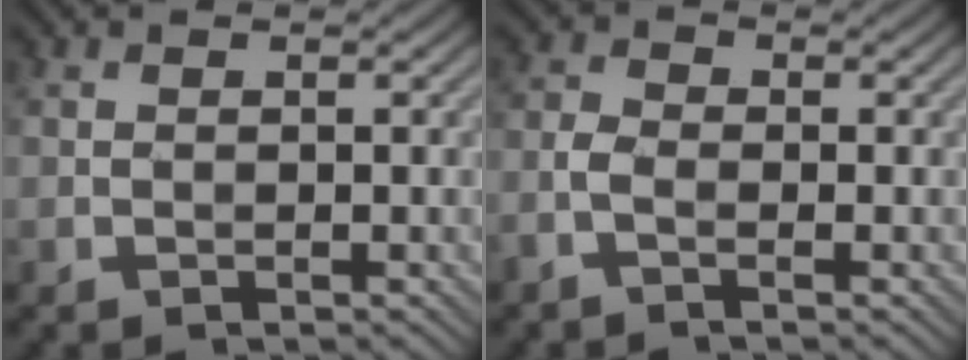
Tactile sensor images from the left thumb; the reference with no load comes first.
{"total": 2.2, "force": [-1.3, 1.0, 1.6], "torque": [-0.043, 0.005, -0.034]}